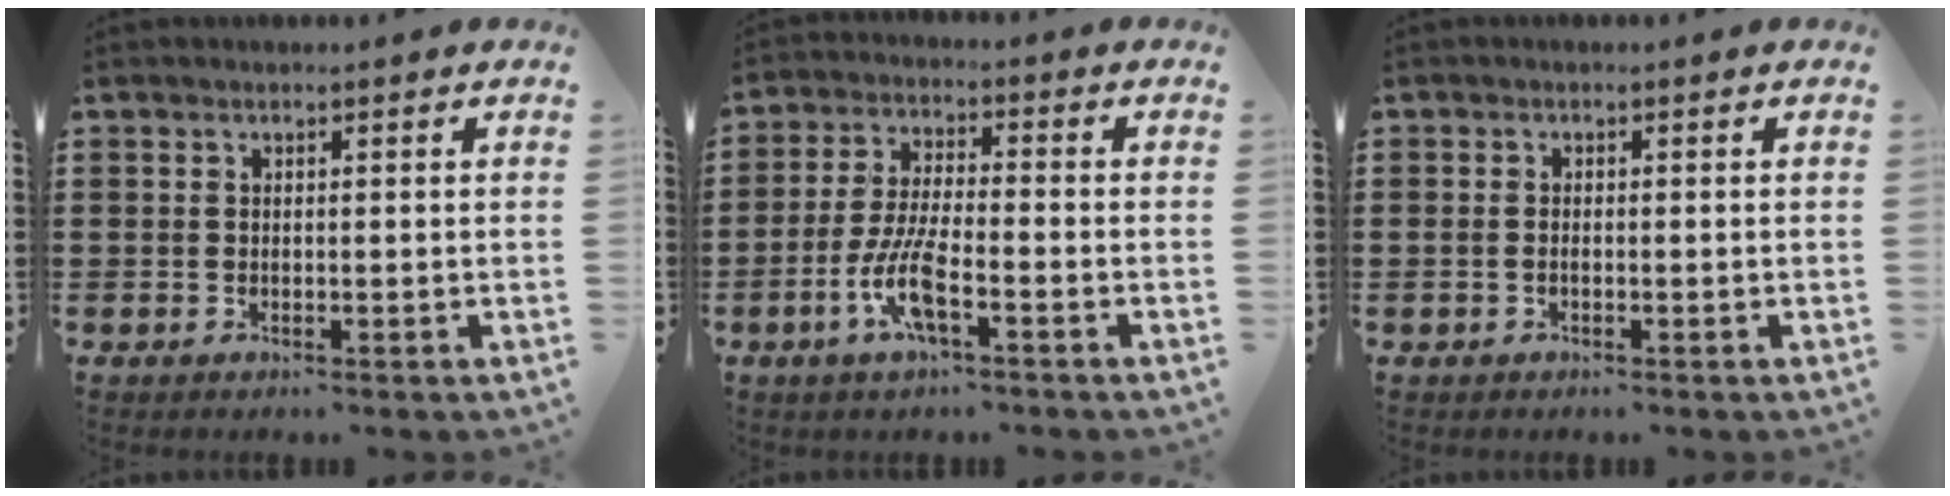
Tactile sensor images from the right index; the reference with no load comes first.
{"total": 7.4, "force": [-3.2, 1.8, 6.4], "torque": [-0.151, -0.015, -0.067]}
{"total": 0.6, "force": [-0.3, 0.2, 0.5], "torque": [-0.011, -0.003, -0.005]}